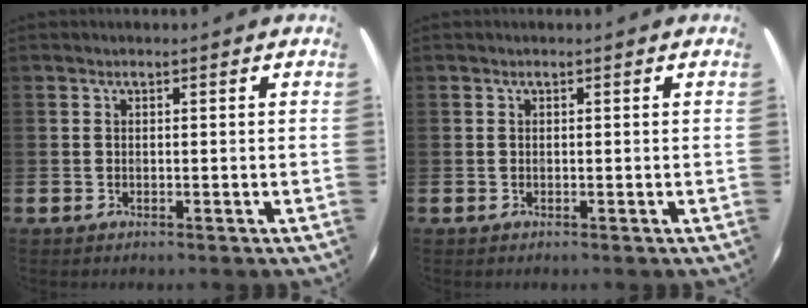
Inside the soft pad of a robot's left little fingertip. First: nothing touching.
{"total": 0.0}